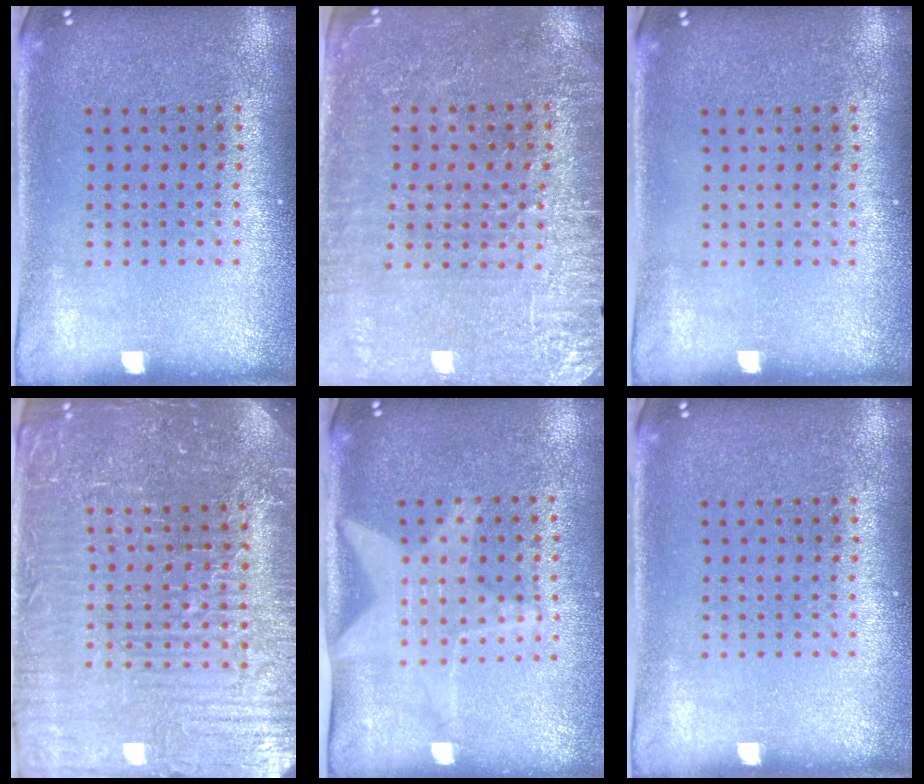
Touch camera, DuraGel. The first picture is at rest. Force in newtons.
{"total": 2.9, "press": 2.8, "slide": 0.9}
{"total": 0.0}
{"total": 5.2, "press": 5.0, "slide": 1.7}
{"total": 1.8, "press": 1.5, "slide": 1.0}
{"total": 0.0}